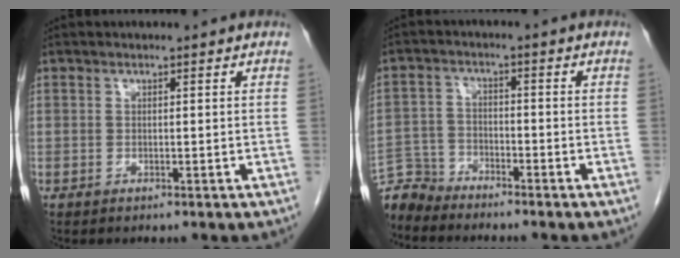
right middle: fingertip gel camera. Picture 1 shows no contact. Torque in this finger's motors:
{"motor_torque": [-0.13, 0.10, -0.04, -0.06]}